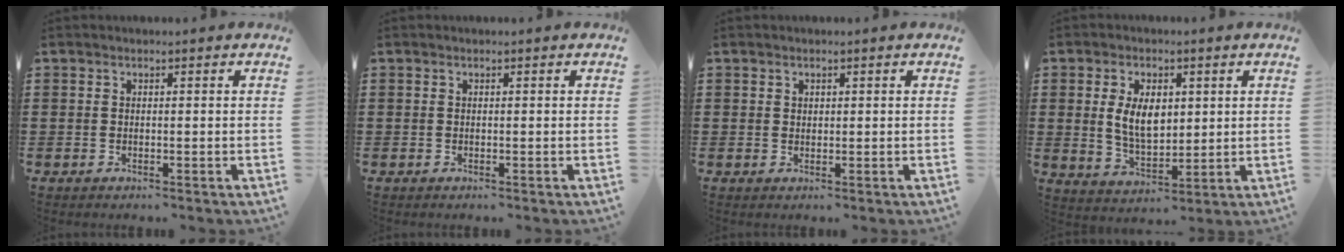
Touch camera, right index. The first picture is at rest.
{"total": 0.0}
{"total": 0.8, "force": [0.6, 0.5, 0.2], "torque": [-0.005, 0.001, 0.012]}
{"total": 7.0, "force": [1.2, 4.1, 5.5], "torque": [-0.115, 0.008, 0.018]}